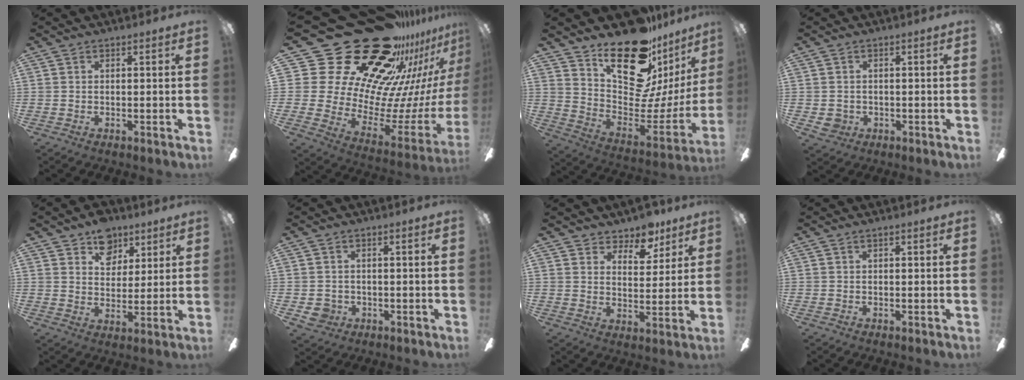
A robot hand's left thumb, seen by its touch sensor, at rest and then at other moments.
{"total": 35.6, "force": [24.7, 17.7, 18.4], "torque": [-0.266, -0.237, 0.500]}
{"total": 23.6, "force": [16.0, 10.5, 13.9], "torque": [-0.210, -0.123, 0.282]}
{"total": 2.9, "force": [-0.2, 2.9, 0.4], "torque": [-0.017, 0.005, -0.003]}
{"total": 9.3, "force": [6.0, 6.5, 2.8], "torque": [-0.026, -0.031, 0.108]}
{"total": 3.8, "force": [-0.7, 3.7, 0.8], "torque": [-0.030, 0.008, -0.013]}
{"total": 7.4, "force": [6.0, 3.9, 2.0], "torque": [-0.026, -0.038, 0.106]}
{"total": 0.0}